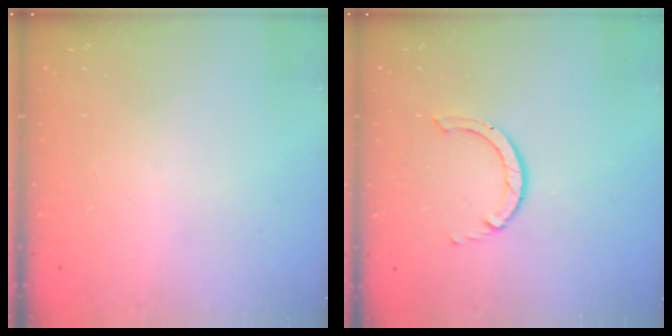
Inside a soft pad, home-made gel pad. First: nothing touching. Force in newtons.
{"total": 3.5, "press": 3.5, "slide": 0.5}